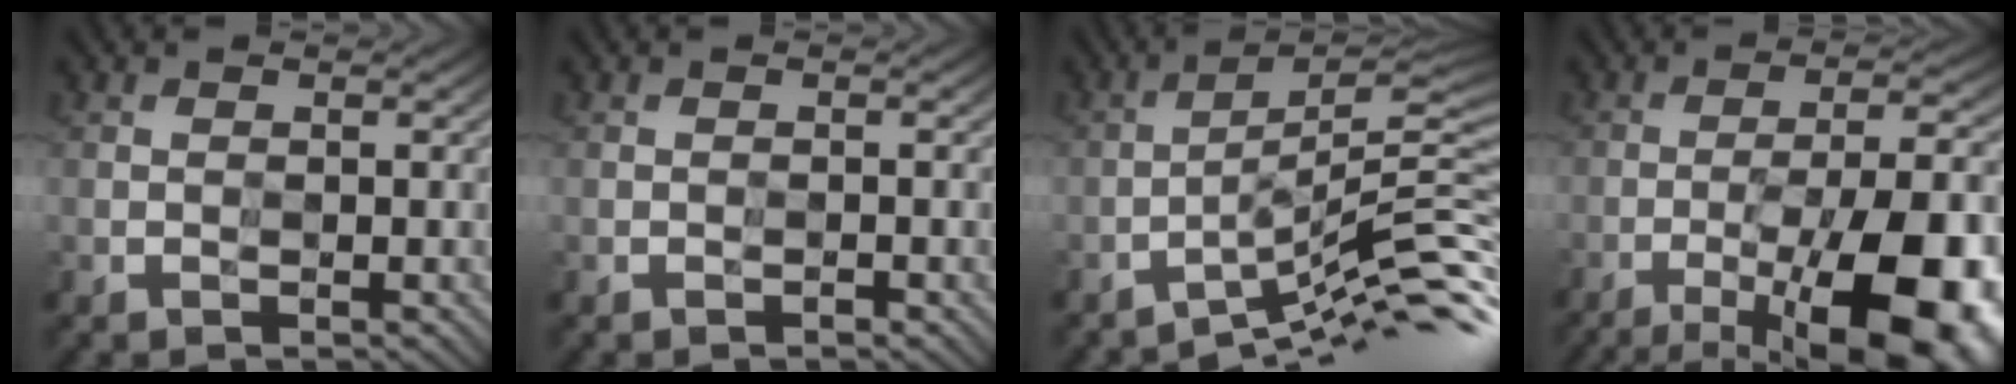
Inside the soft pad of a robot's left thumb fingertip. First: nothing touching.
{"total": 0.8, "force": [-0.7, 0.0, 0.3], "torque": [-0.005, 0.003, -0.014]}
{"total": 8.8, "force": [-6.4, 0.0, 5.9], "torque": [-0.082, 0.025, -0.115]}
{"total": 17.2, "force": [-9.5, 4.9, 13.6], "torque": [-0.168, 0.001, -0.144]}